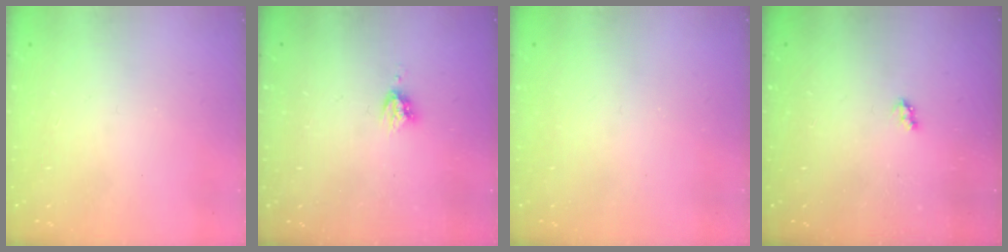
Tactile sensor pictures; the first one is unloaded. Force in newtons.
{"total": 3.7, "press": 3.7, "slide": 0.2}
{"total": 0.0}
{"total": 2.6, "press": 2.6, "slide": 0.4}